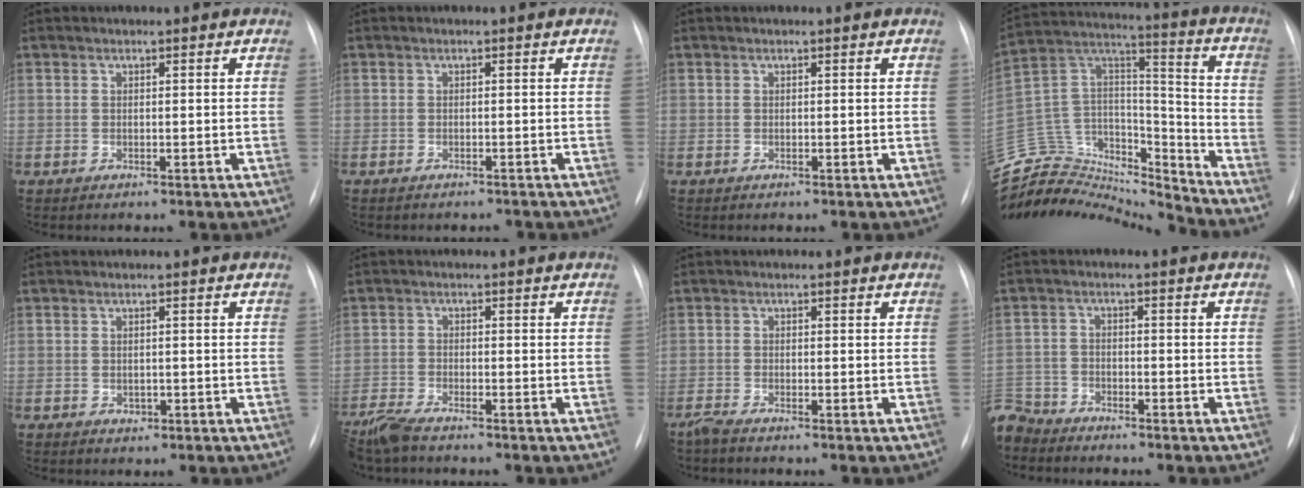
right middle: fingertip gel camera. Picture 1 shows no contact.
{"total": 3.2, "force": [-2.8, 1.1, 0.9], "torque": [-0.009, 0.001, -0.033]}
{"total": 0.0}
{"total": 24.7, "force": [-23.8, 4.8, 4.7], "torque": [-0.120, 0.050, -0.390]}
{"total": 1.0, "force": [-0.3, 0.8, 0.5], "torque": [-0.006, 0.000, -0.002]}
{"total": 5.0, "force": [-4.3, 0.4, 2.4], "torque": [-0.054, -0.018, -0.085]}
{"total": 1.4, "force": [-1.2, -0.1, 0.7], "torque": [-0.023, -0.006, -0.030]}
{"total": 6.8, "force": [-6.4, 2.3, 0.4], "torque": [-0.013, -0.005, -0.127]}